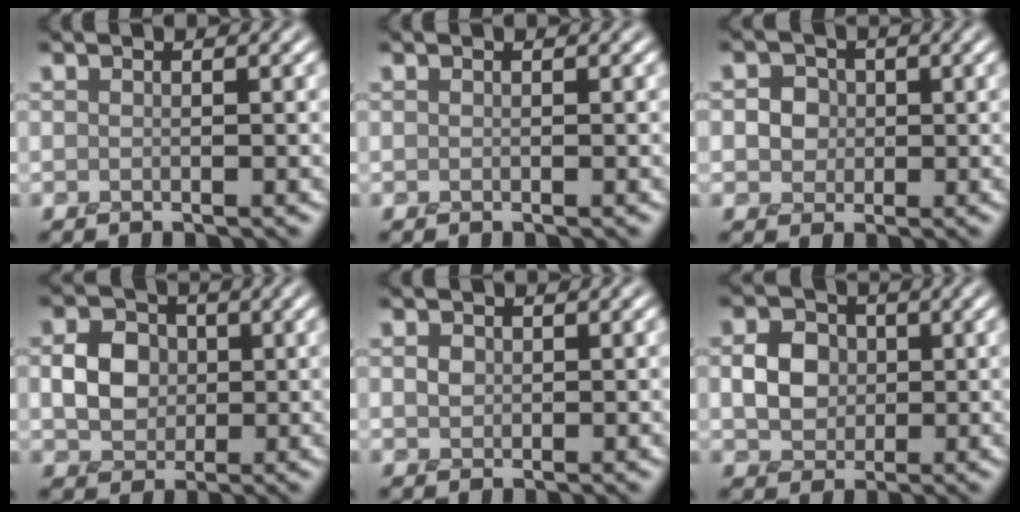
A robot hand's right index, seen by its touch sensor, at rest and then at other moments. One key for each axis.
{"total": 0.0}
{"total": 2.3, "fx": -0.2, "fy": 2.1, "fz": 0.8, "tx": 0.003, "ty": 0.002, "tz": -0.016}
{"total": 3.4, "fx": -0.1, "fy": 2.9, "fz": 1.8, "tx": -0.035, "ty": -0.002, "tz": -0.004}
{"total": 1.0, "fx": 0.2, "fy": 0.9, "fz": 0.4, "tx": -0.008, "ty": -0.003, "tz": 0.005}
{"total": 3.1, "fx": -0.1, "fy": 2.6, "fz": 1.7, "tx": -0.030, "ty": -0.002, "tz": -0.004}